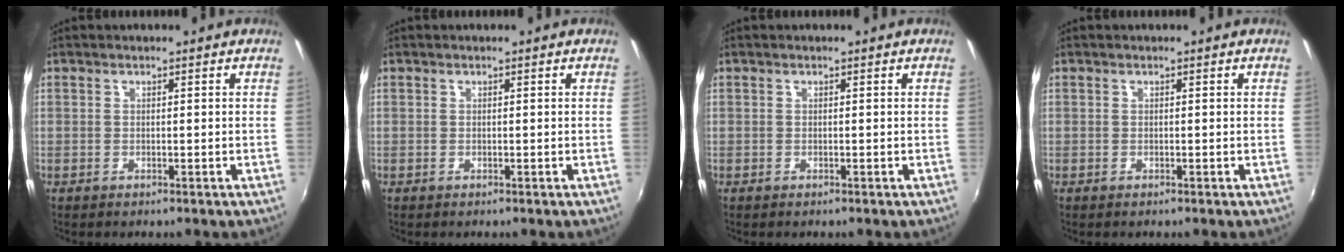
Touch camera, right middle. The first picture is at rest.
{"total": 0.0}
{"total": 0.0}
{"total": 0.0}